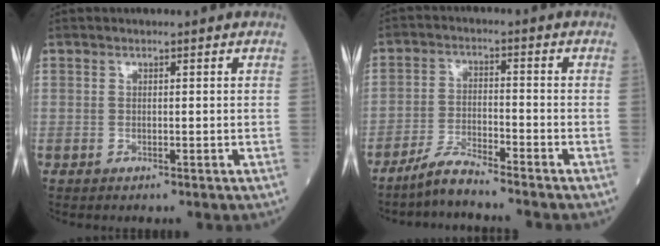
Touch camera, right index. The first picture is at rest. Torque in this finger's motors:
{"motor_torque": [-0.24, -0.01, 0.09, 0.00]}